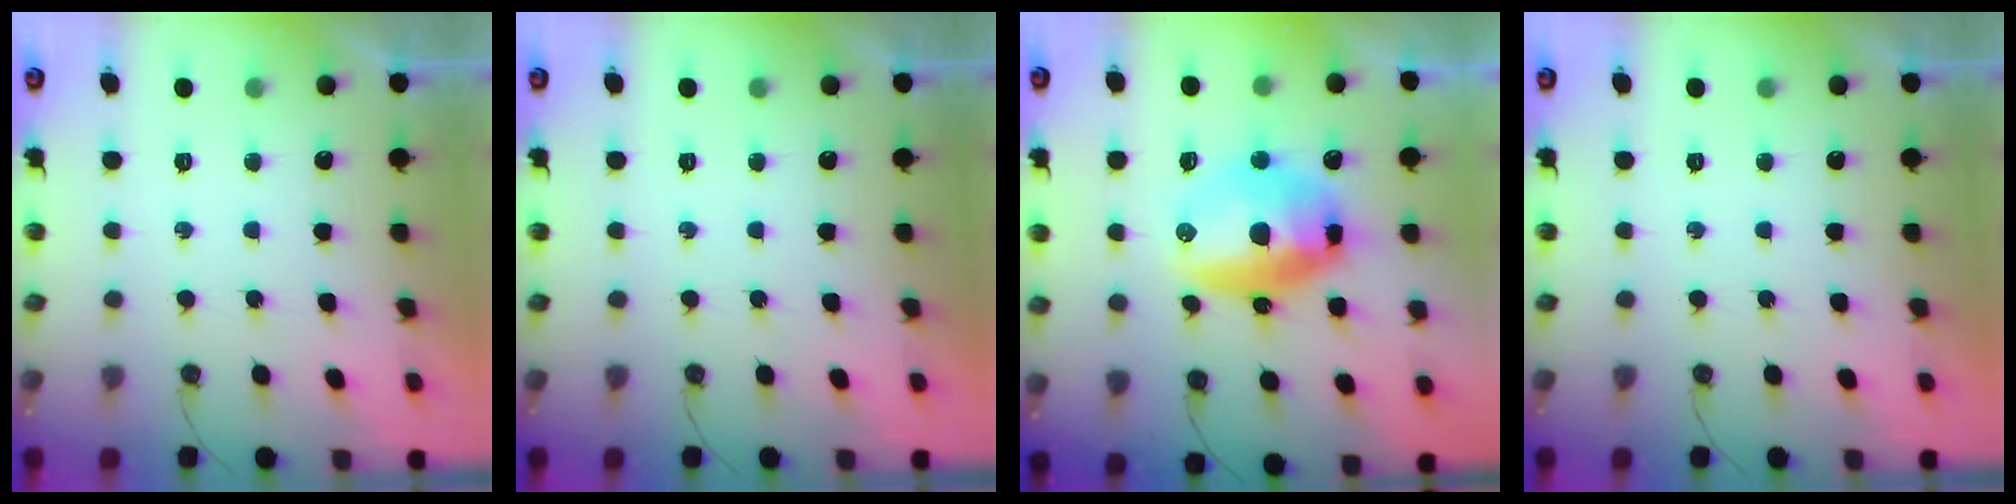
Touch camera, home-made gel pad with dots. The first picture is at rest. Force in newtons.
{"total": 0.0}
{"total": 17.5, "press": 16.5, "slide": 5.9}
{"total": 0.0}